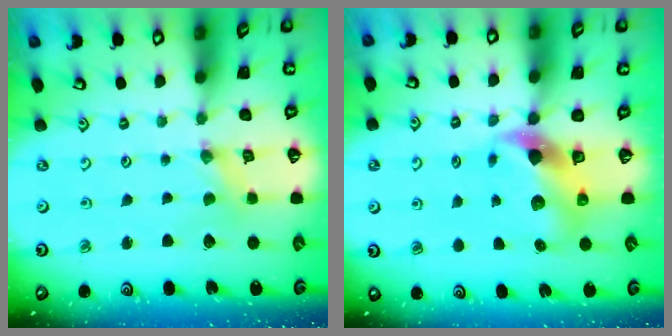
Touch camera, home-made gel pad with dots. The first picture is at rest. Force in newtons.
{"total": 9.1, "press": 9.0, "slide": 1.2}